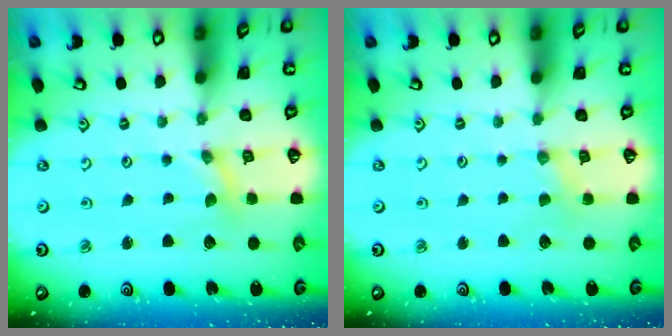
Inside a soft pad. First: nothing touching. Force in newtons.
{"total": 2.2, "press": 2.1, "slide": 0.4}